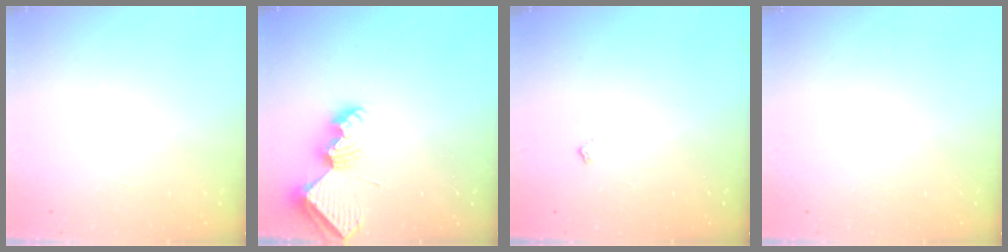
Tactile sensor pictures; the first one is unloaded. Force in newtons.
{"total": 8.8, "press": 8.8, "slide": 0.4}
{"total": 3.9, "press": 3.8, "slide": 0.5}
{"total": 0.0}